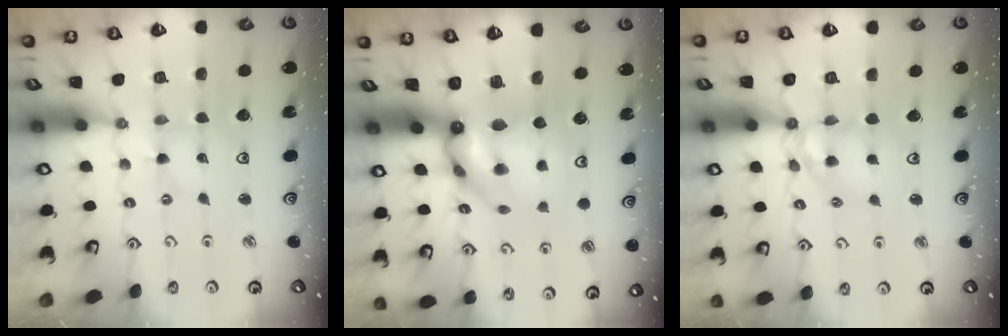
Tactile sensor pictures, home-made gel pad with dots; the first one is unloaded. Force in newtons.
{"total": 13.0, "press": 12.9, "slide": 1.6}
{"total": 10.9, "press": 10.8, "slide": 1.3}